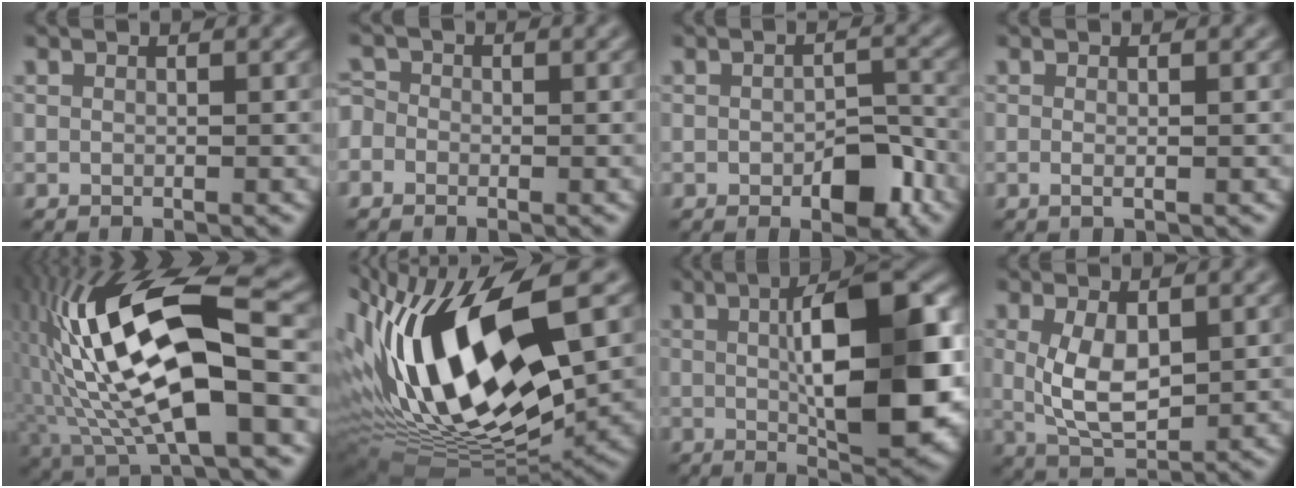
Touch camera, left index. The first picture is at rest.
{"total": 1.5, "force": [-0.5, 1.3, 0.5], "torque": [-0.004, 0.008, -0.020]}
{"total": 4.4, "force": [-1.6, 2.0, 3.6], "torque": [-0.051, -0.003, -0.020]}
{"total": 1.0, "force": [0.0, 0.1, 1.0], "torque": [-0.016, -0.003, -0.001]}
{"total": 16.5, "force": [0.6, 5.9, 15.4], "torque": [-0.293, 0.021, 0.002]}
{"total": 17.0, "force": [2.3, 7.1, 15.3], "torque": [-0.290, 0.016, 0.033]}
{"total": 12.2, "force": [1.0, 3.8, 11.5], "torque": [-0.159, 0.006, 0.019]}
{"total": 4.5, "force": [0.8, 2.1, 4.0], "torque": [-0.087, -0.005, 0.022]}